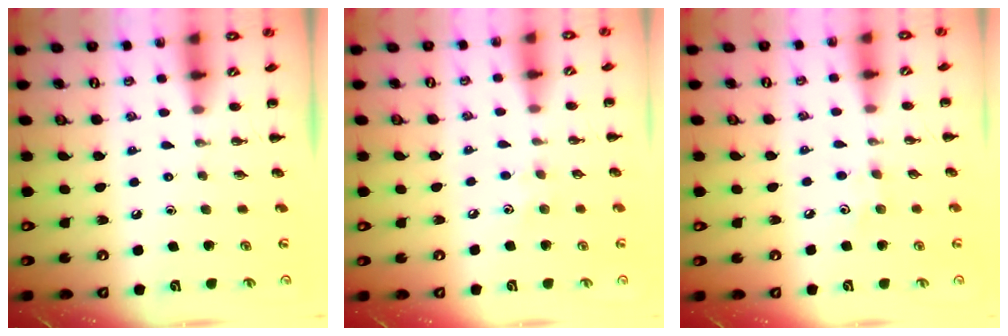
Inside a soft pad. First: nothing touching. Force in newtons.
{"total": 5.2, "press": 5.1, "slide": 0.9}
{"total": 4.2, "press": 4.1, "slide": 1.1}